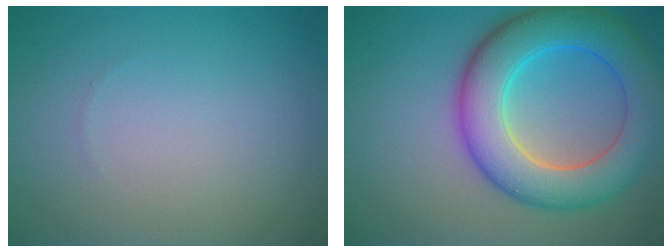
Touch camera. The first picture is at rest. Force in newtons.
{"total": 9.1, "press": 9.1, "slide": 0.2}